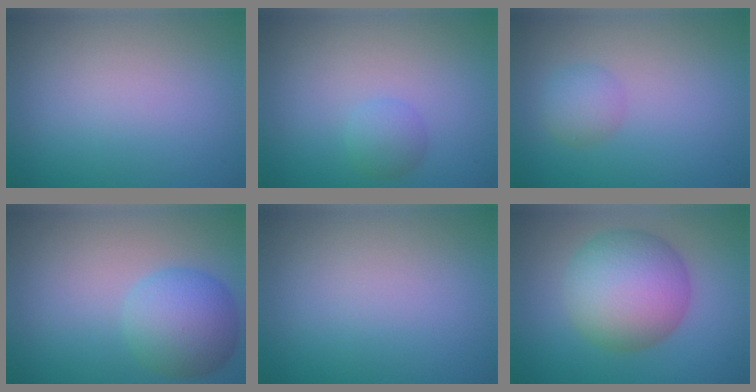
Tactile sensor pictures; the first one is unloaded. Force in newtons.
{"total": 1.5, "press": 1.5, "slide": 0.0}
{"total": 1.9, "press": 1.9, "slide": 0.1}
{"total": 5.4, "press": 5.4, "slide": 0.3}
{"total": 0.0}
{"total": 8.3, "press": 8.3, "slide": 0.2}